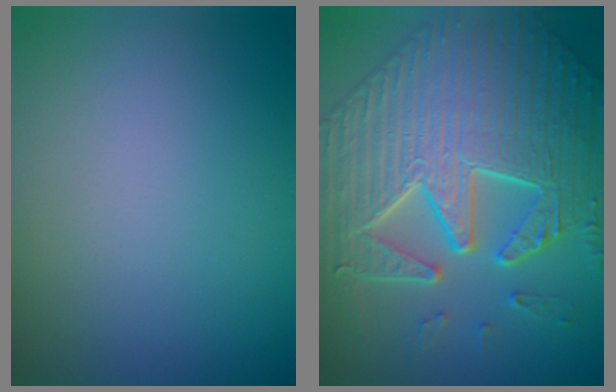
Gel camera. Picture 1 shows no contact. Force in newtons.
{"total": 10.3, "press": 7.3, "slide": 7.3}